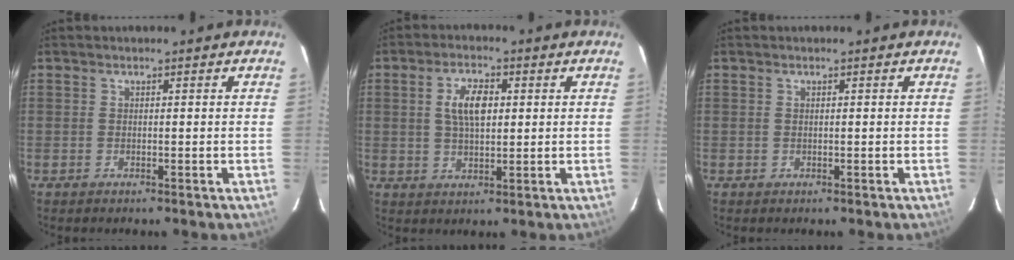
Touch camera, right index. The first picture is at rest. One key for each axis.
{"total": 6.4, "fx": 1.4, "fy": 3.0, "fz": 5.5, "tx": -0.102, "ty": 0.009, "tz": 0.027}
{"total": 0.0}